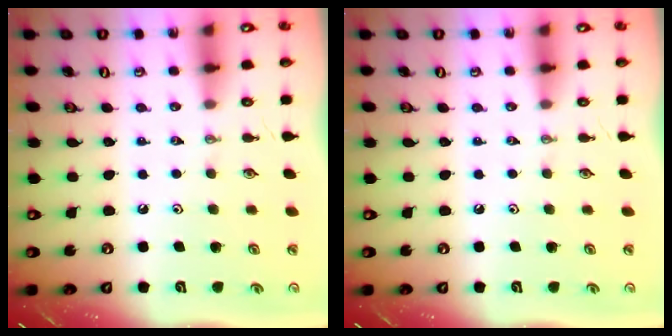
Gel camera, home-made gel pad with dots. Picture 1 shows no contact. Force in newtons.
{"total": 0.0}